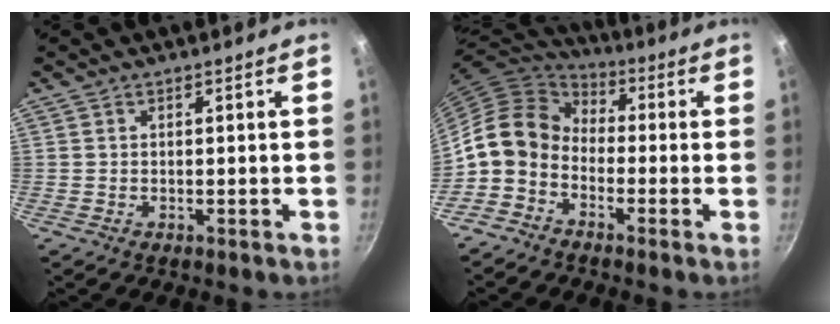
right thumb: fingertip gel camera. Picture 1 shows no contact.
{"total": 11.4, "force": [-2.9, 8.8, 6.7], "torque": [-0.101, 0.050, -0.080]}